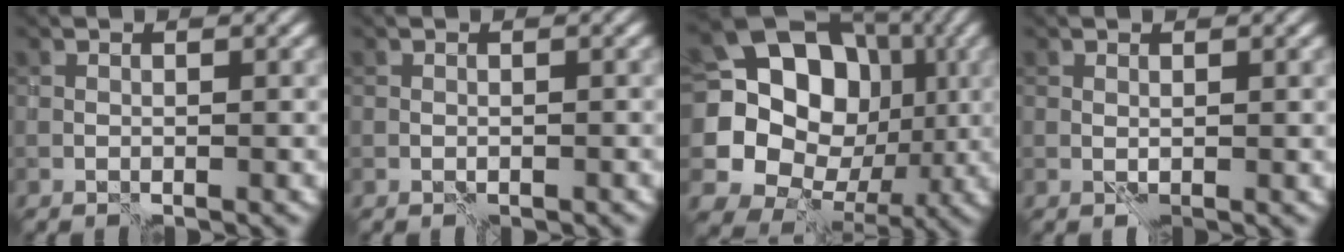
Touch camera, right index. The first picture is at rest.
{"total": 0.6, "force": [-0.3, 0.5, 0.1], "torque": [0.002, -0.006, -0.003]}
{"total": 15.0, "force": [0.9, 13.0, 7.4], "torque": [-0.140, 0.008, -0.001]}
{"total": 0.6, "force": [0.6, -0.1, 0.1], "torque": [0.002, 0.003, 0.012]}